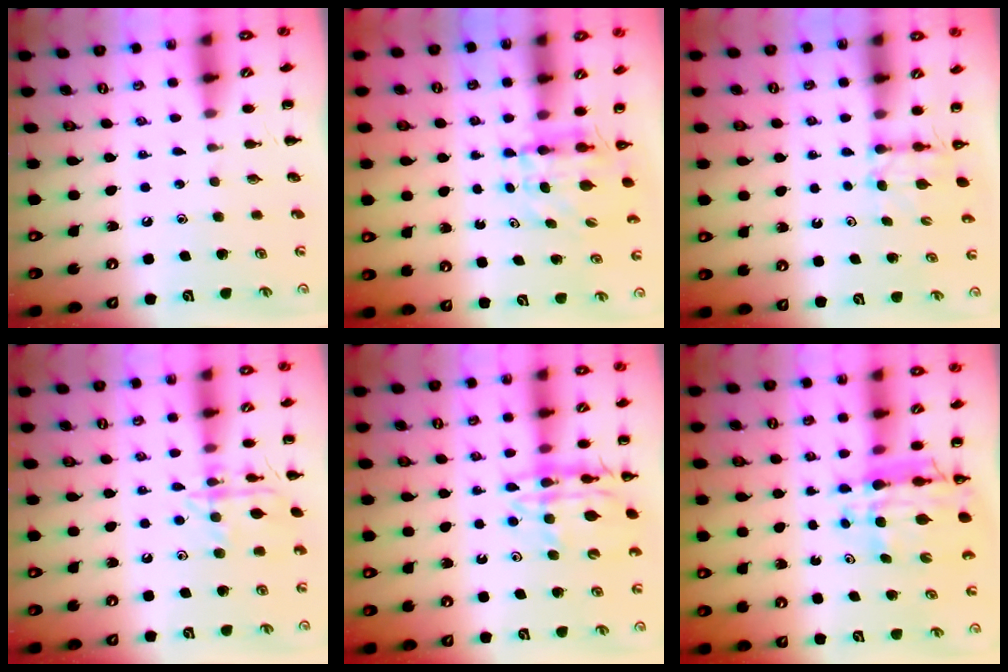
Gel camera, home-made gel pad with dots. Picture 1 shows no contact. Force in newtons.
{"total": 4.7, "press": 4.7, "slide": 0.1}
{"total": 2.8, "press": 2.6, "slide": 1.1}
{"total": 12.5, "press": 12.5, "slide": 0.6}
{"total": 14.6, "press": 14.3, "slide": 3.1}
{"total": 9.1, "press": 8.5, "slide": 3.3}